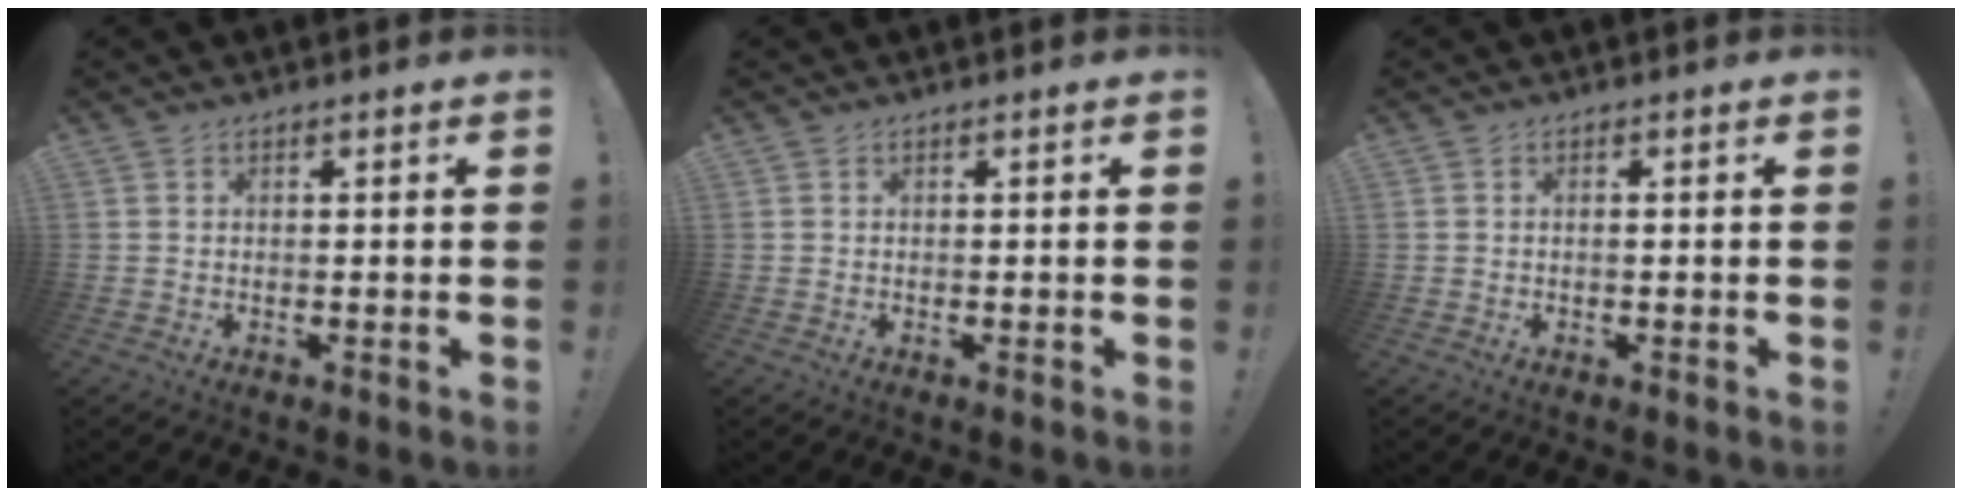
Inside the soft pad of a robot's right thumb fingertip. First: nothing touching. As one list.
[{"total": 0.0}, {"total": 0.7, "force": [-0.4, 0.0, 0.6], "torque": [-0.017, 0.001, -0.006]}]